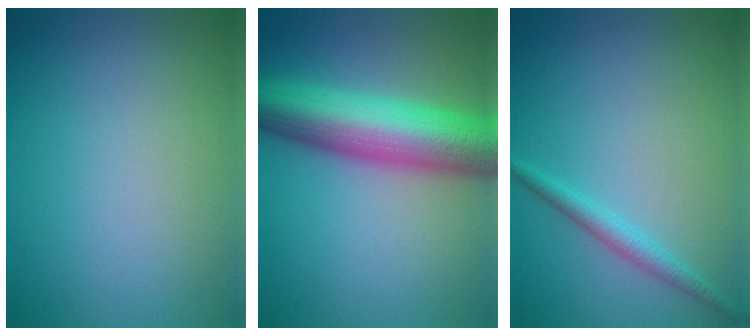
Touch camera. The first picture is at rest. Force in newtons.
{"total": 10.5, "press": 10.5, "slide": 0.1}
{"total": 1.8, "press": 1.8, "slide": 0.1}